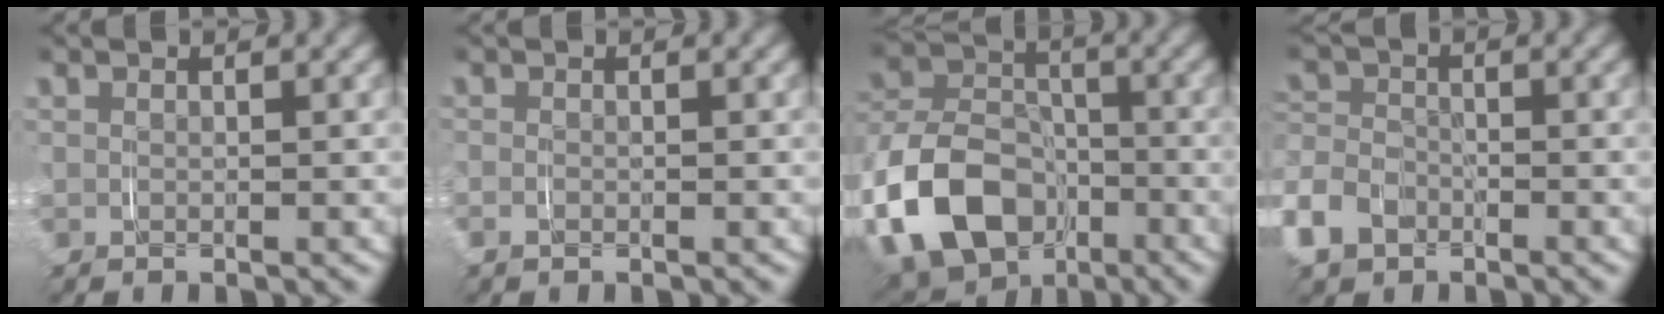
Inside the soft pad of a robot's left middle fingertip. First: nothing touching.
{"total": 0.8, "force": [-0.3, 0.6, 0.4], "torque": [-0.015, -0.004, -0.006]}
{"total": 14.6, "force": [-5.5, 11.9, 6.4], "torque": [-0.164, -0.050, -0.090]}
{"total": 5.3, "force": [-2.6, 4.2, 2.0], "torque": [-0.066, -0.014, -0.045]}